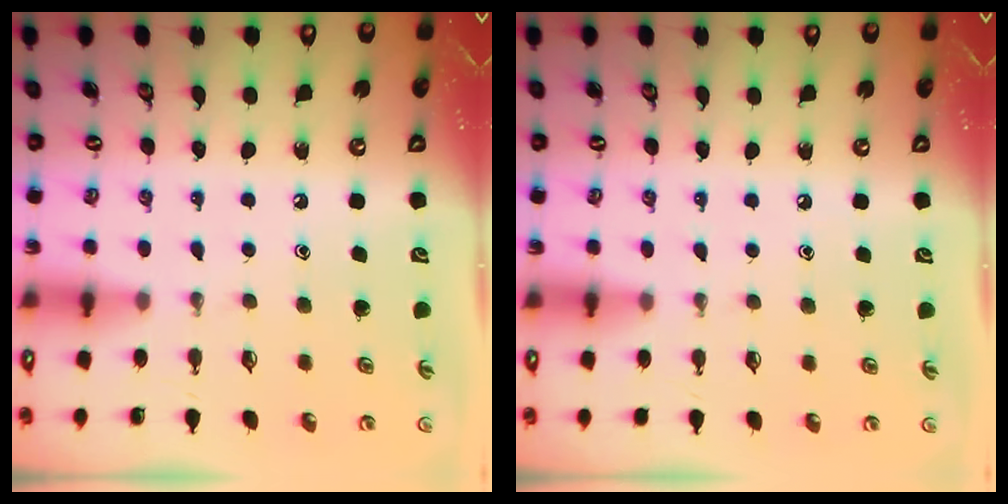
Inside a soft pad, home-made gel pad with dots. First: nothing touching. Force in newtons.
{"total": 4.1, "press": 4.0, "slide": 0.7}